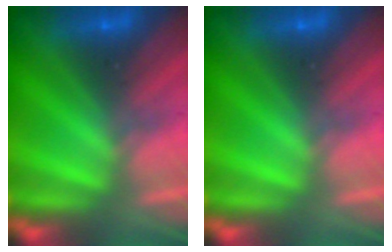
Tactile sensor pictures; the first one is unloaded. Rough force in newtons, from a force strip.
{"total": 0.0}